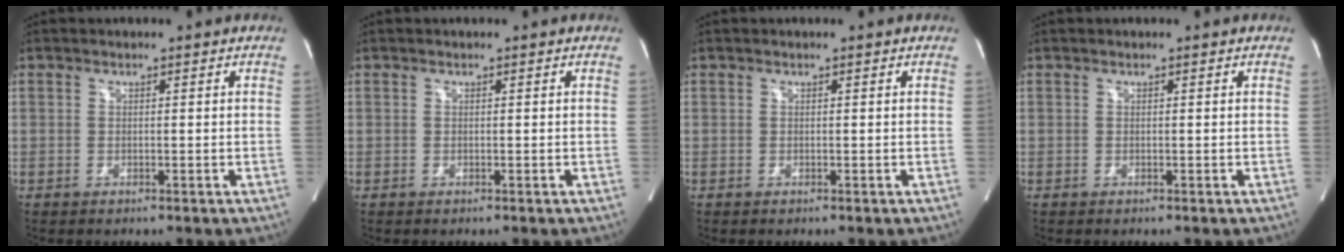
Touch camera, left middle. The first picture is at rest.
{"total": 0.0}
{"total": 0.0}
{"total": 0.0}